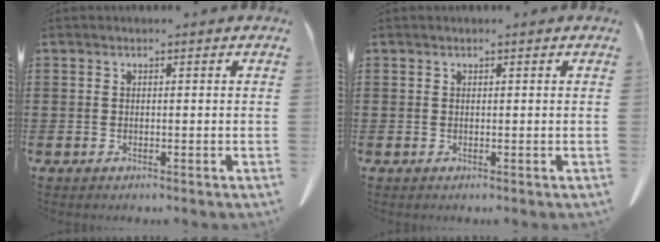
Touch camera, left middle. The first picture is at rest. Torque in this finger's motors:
{"motor_torque": [-0.24, 0.44, -0.04, 0.01]}